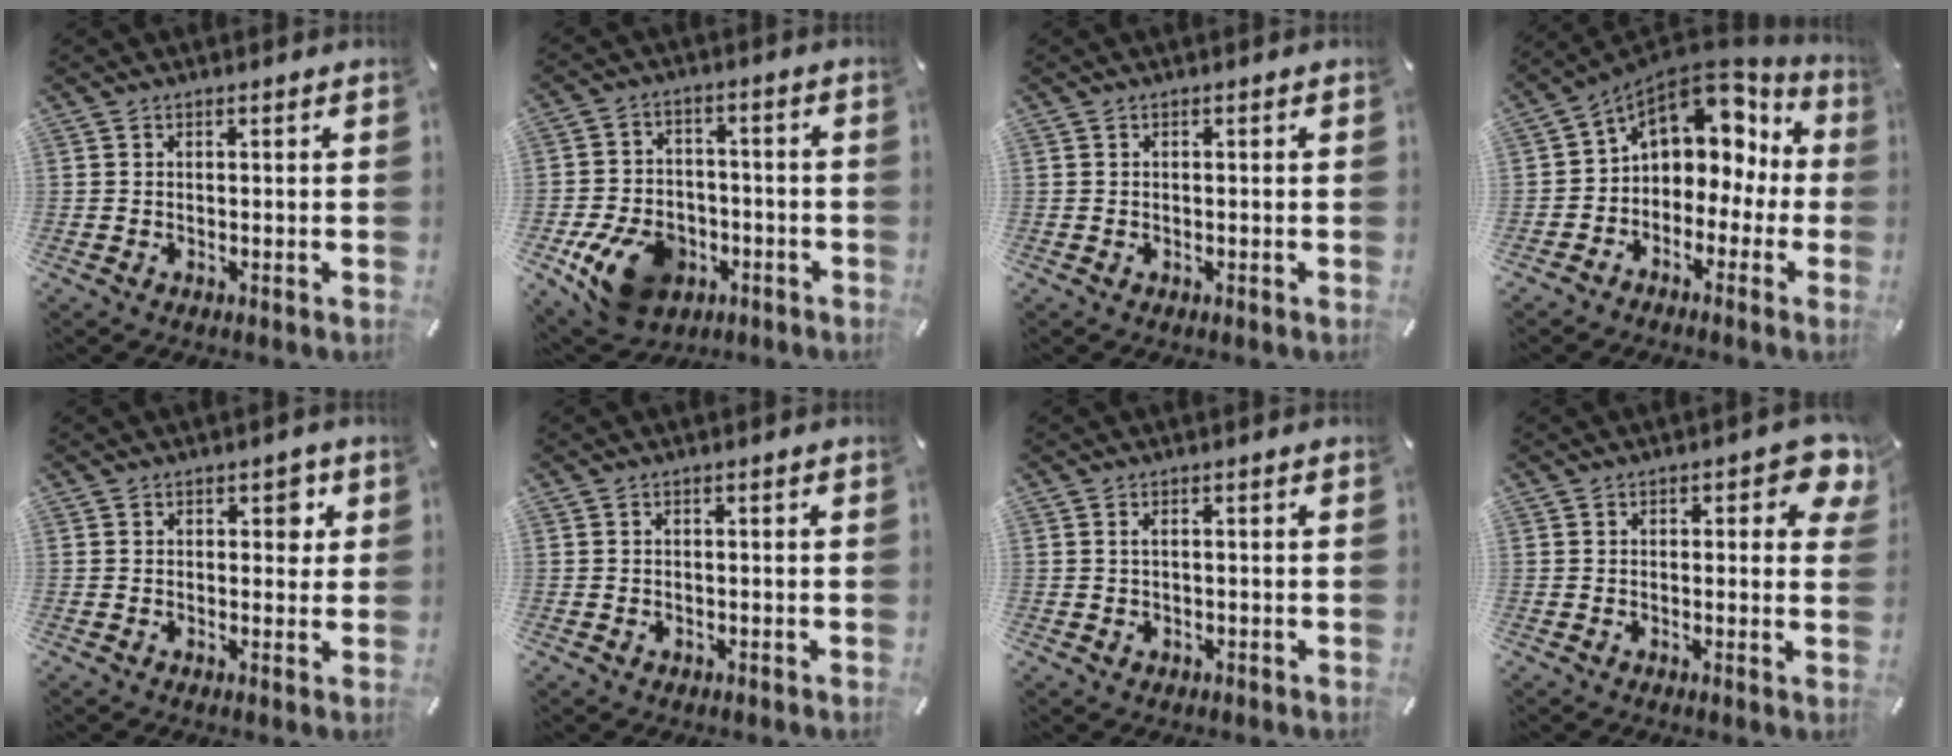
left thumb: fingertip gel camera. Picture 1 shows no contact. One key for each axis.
{"total": 13.6, "fx": -6.5, "fy": 9.6, "fz": 7.2, "tx": -0.127, "ty": 0.040, "tz": -0.108}
{"total": 0.0}
{"total": 10.8, "fx": 4.2, "fy": 8.1, "fz": 5.6, "tx": -0.089, "ty": -0.032, "tz": 0.077}
{"total": 3.8, "fx": 1.2, "fy": 2.4, "fz": 2.7, "tx": -0.017, "ty": -0.006, "tz": 0.009}
{"total": 0.8, "fx": -0.2, "fy": 0.6, "fz": 0.5, "tx": -0.010, "ty": 0.002, "tz": -0.006}
{"total": 1.5, "fx": 0.0, "fy": 0.9, "fz": 1.2, "tx": -0.026, "ty": 0.004, "tz": -0.001}
{"total": 5.5, "fx": 1.8, "fy": 2.4, "fz": 4.6, "tx": -0.052, "ty": -0.007, "tz": 0.023}